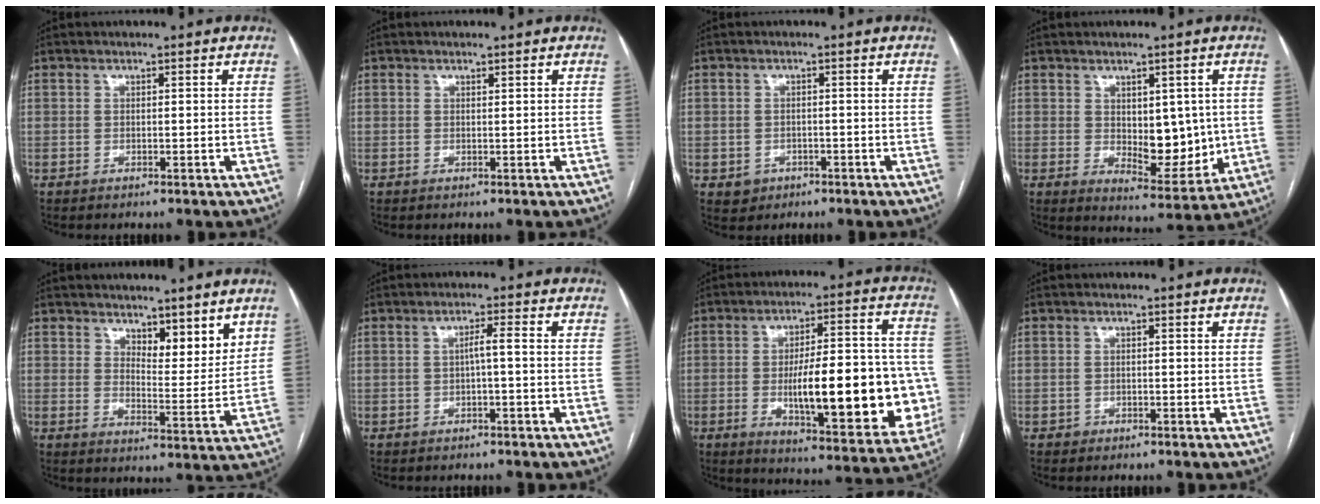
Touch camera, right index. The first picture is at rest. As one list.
[{"total": 0.0}, {"total": 3.0, "force": [-1.1, 2.7, 0.4], "torque": [0.000, 0.008, -0.011]}, {"total": 8.4, "force": [0.6, 4.3, 7.2], "torque": [-0.090, -0.004, 0.030]}, {"total": 6.7, "force": [4.8, 2.3, 4.1], "torque": [-0.053, -0.015, 0.077]}, {"total": 2.1, "force": [-0.4, -0.1, 2.0], "torque": [-0.032, 0.004, -0.006]}, {"total": 22.6, "force": [-3.3, 6.0, 21.5], "torque": [-0.256, 0.018, -0.027]}, {"total": 1.0, "force": [-0.6, 0.8, -0.1], "torque": [-0.002, 0.005, -0.011]}]